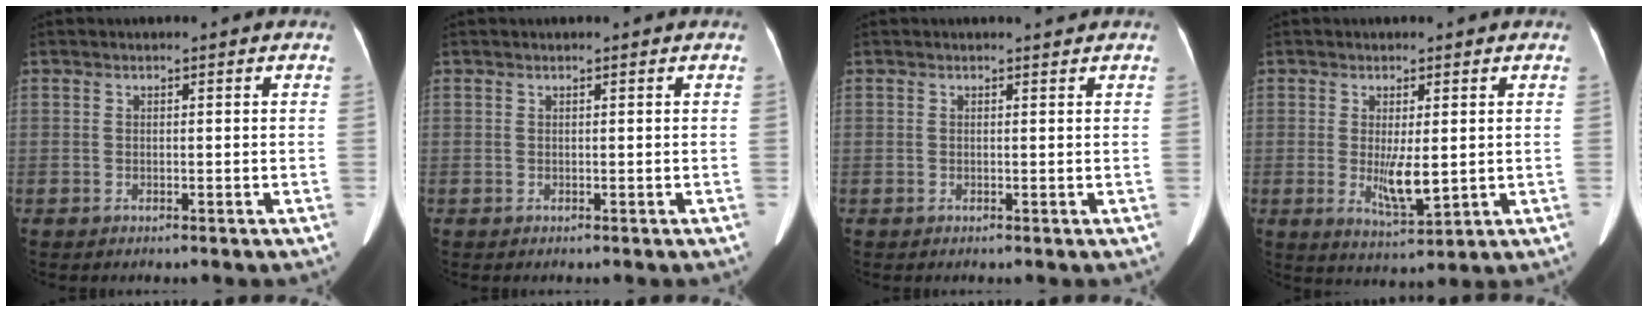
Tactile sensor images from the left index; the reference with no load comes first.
{"total": 0.0}
{"total": 0.7, "force": [0.6, -0.2, 0.1], "torque": [-0.006, -0.005, 0.011]}
{"total": 5.2, "force": [0.0, 1.2, 5.1], "torque": [-0.091, -0.017, 0.011]}